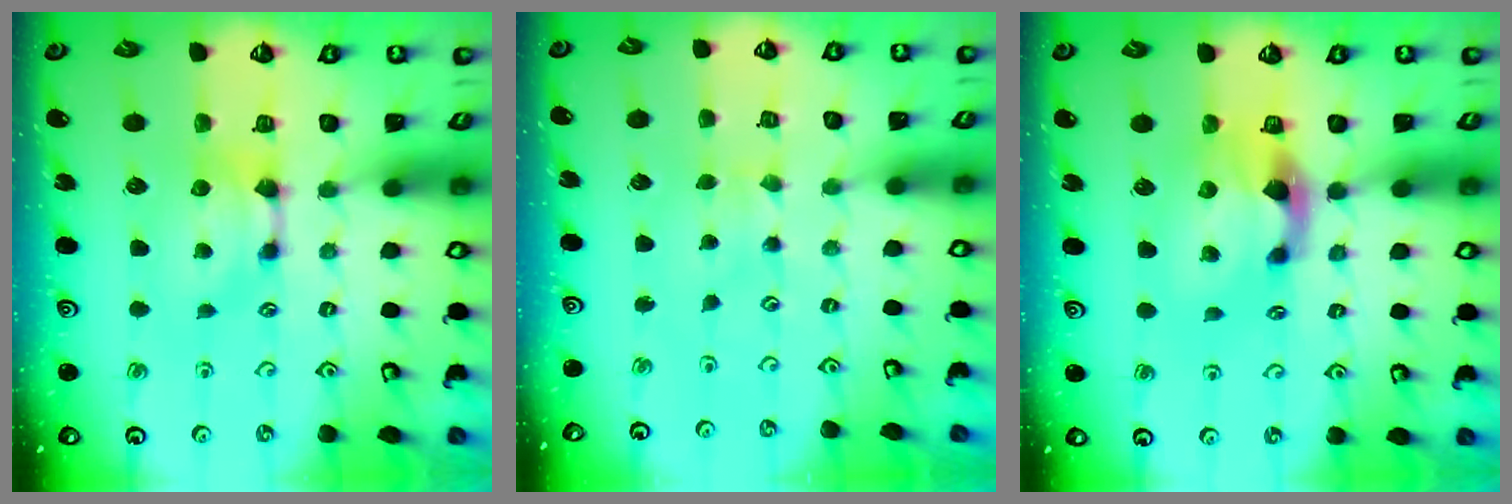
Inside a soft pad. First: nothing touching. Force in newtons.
{"total": 2.0, "press": 2.0, "slide": 0.1}
{"total": 3.1, "press": 2.8, "slide": 1.3}